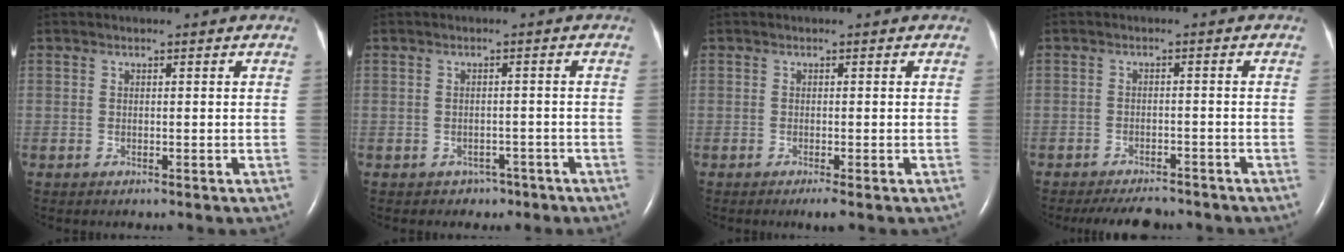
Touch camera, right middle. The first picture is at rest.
{"total": 2.4, "force": [-1.5, 1.8, 0.2], "torque": [-0.009, 0.013, -0.013]}
{"total": 1.4, "force": [-0.8, -0.1, 1.1], "torque": [-0.020, -0.005, -0.014]}
{"total": 7.1, "force": [-6.4, 2.1, 2.3], "torque": [-0.031, -0.010, -0.088]}